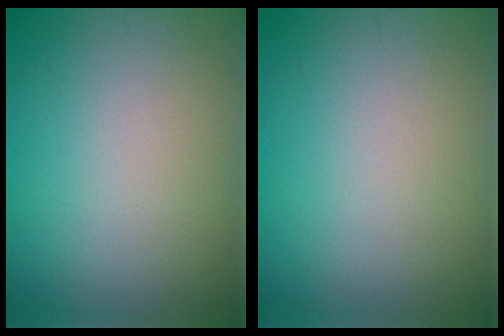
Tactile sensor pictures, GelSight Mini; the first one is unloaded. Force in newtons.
{"total": 0.0}